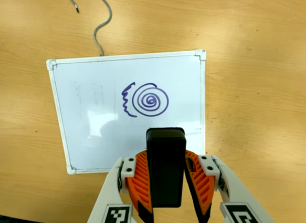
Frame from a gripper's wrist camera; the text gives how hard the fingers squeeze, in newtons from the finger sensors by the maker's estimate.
{"total": 7.8, "left": 5.9, "right": 9.6}